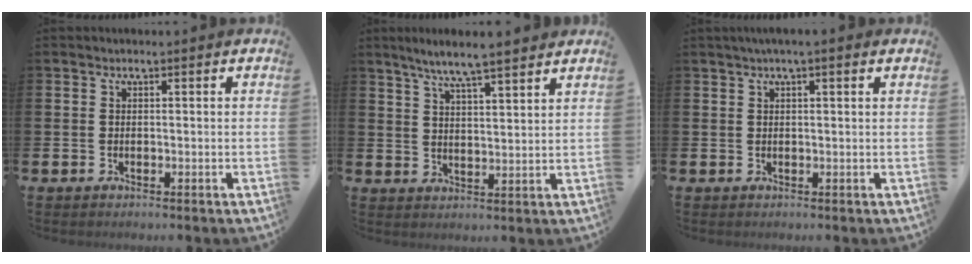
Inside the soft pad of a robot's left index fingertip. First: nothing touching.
{"total": 6.5, "force": [6.0, 0.0, 2.4], "torque": [-0.061, -0.024, 0.105]}
{"total": 1.5, "force": [1.1, 0.0, 1.0], "torque": [-0.014, 0.001, 0.019]}